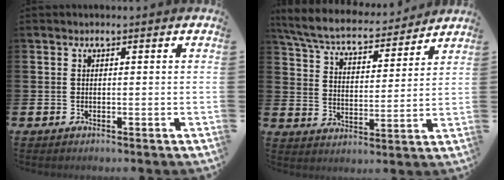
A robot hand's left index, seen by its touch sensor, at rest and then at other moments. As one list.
[{"total": 6.9, "force": [6.4, 1.5, 2.0], "torque": [-0.073, -0.045, 0.110]}]